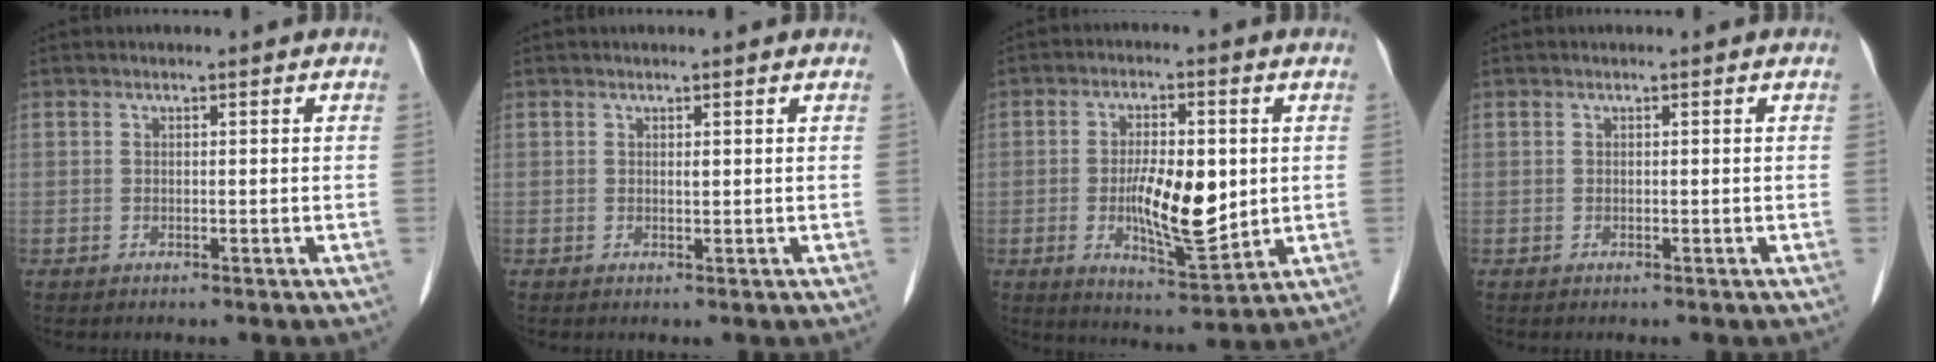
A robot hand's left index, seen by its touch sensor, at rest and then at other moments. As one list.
[{"total": 0.7, "force": [0.4, 0.2, 0.5], "torque": [-0.012, 0.004, 0.007]}, {"total": 10.2, "force": [-0.2, 3.4, 9.6], "torque": [-0.172, -0.009, 0.001]}, {"total": 0.0}]